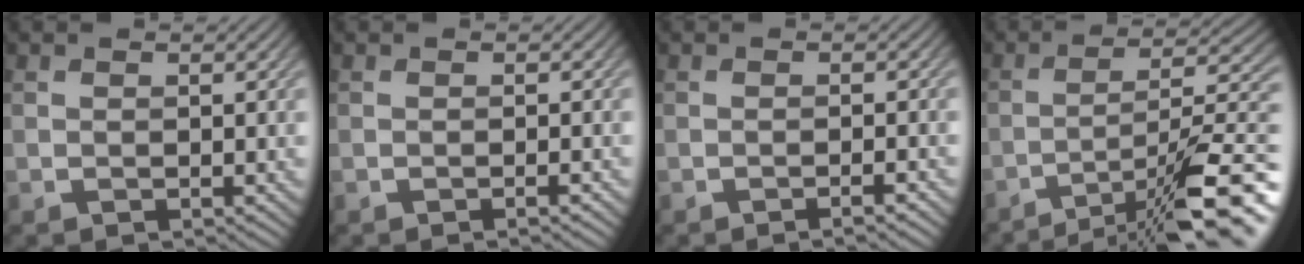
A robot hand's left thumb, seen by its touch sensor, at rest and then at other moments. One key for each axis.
{"total": 1.0, "fx": -0.5, "fy": 0.1, "fz": 0.8, "tx": -0.010, "ty": 0.003, "tz": -0.014}
{"total": 1.6, "fx": -1.0, "fy": 0.2, "fz": 1.3, "tx": -0.013, "ty": 0.004, "tz": -0.024}
{"total": 15.0, "fx": -9.4, "fy": 3.4, "fz": 11.3, "tx": -0.162, "ty": 0.010, "tz": -0.144}